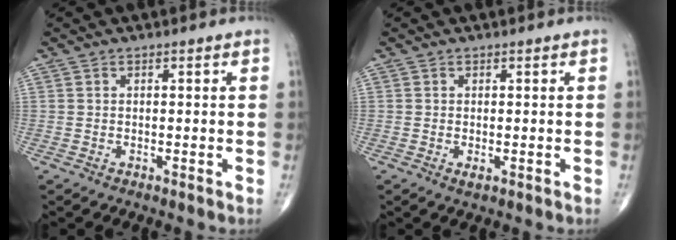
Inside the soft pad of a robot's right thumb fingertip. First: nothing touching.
{"total": 1.1, "force": [-0.3, 0.5, 0.9], "torque": [-0.017, -0.003, -0.004]}